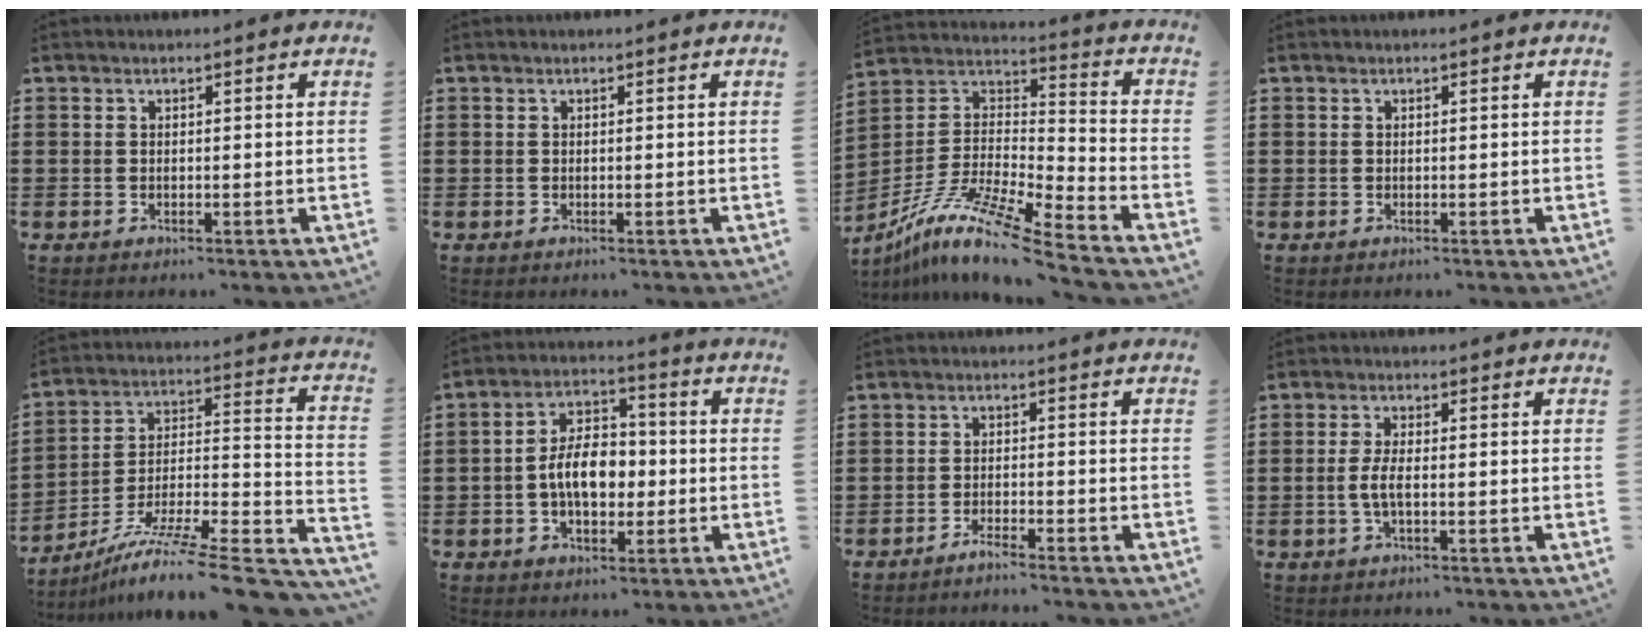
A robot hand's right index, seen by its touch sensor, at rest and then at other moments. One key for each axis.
{"total": 0.0}
{"total": 12.1, "fx": -9.5, "fy": 0.3, "fz": 7.4, "tx": -0.153, "ty": 0.001, "tz": -0.191}
{"total": 0.0}
{"total": 10.5, "fx": -7.8, "fy": 0.3, "fz": 7.1, "tx": -0.119, "ty": -0.004, "tz": -0.150}
{"total": 7.8, "fx": -1.1, "fy": 4.7, "fz": 6.1, "tx": -0.111, "ty": 0.005, "tz": -0.028}
{"total": 2.1, "fx": -2.1, "fy": -0.4, "fz": 0.5, "tx": -0.008, "ty": 0.003, "tz": -0.041}
{"total": 3.5, "fx": -0.7, "fy": 0.9, "fz": 3.3, "tx": -0.082, "ty": -0.006, "tz": -0.021}